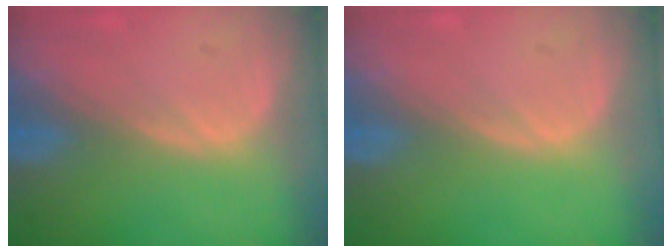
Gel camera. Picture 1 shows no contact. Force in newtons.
{"total": 0.0}